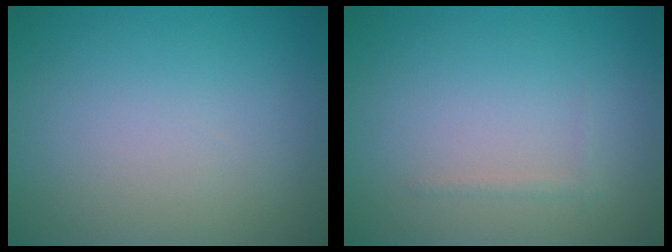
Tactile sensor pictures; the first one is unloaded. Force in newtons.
{"total": 0.5, "press": 0.5, "slide": 0.0}